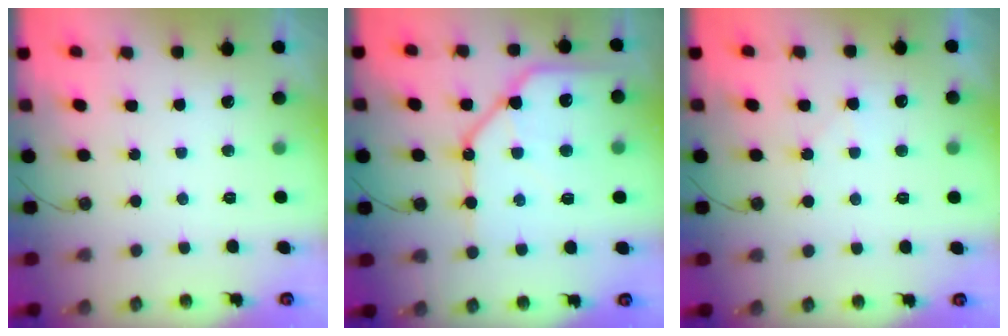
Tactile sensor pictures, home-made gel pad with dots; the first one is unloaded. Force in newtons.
{"total": 15.6, "press": 15.4, "slide": 1.8}
{"total": 4.1, "press": 4.0, "slide": 0.6}